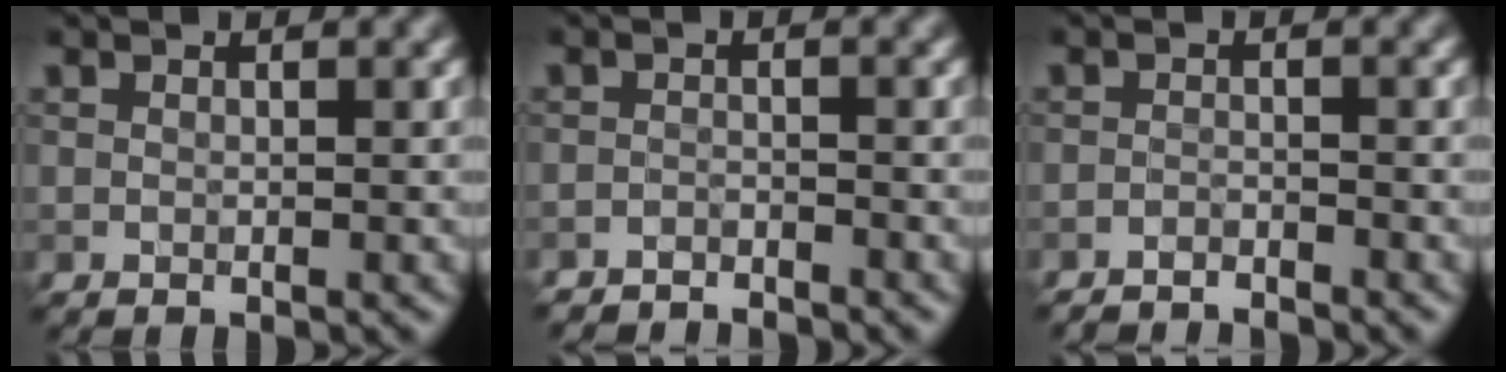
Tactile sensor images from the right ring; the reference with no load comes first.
{"total": 2.6, "force": [-2.6, 0.3, 0.3], "torque": [-0.002, -0.008, -0.046]}
{"total": 2.1, "force": [-2.1, 0.2, 0.4], "torque": [-0.001, -0.004, -0.038]}